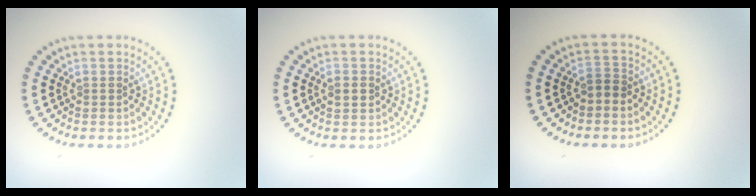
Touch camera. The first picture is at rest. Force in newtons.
{"total": 0.9, "press": 0.9, "slide": 0.1}
{"total": 1.2, "press": 0.9, "slide": 0.8}